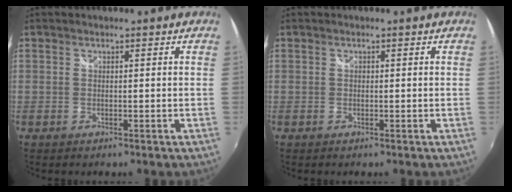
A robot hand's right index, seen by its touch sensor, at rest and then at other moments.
{"total": 0.0}